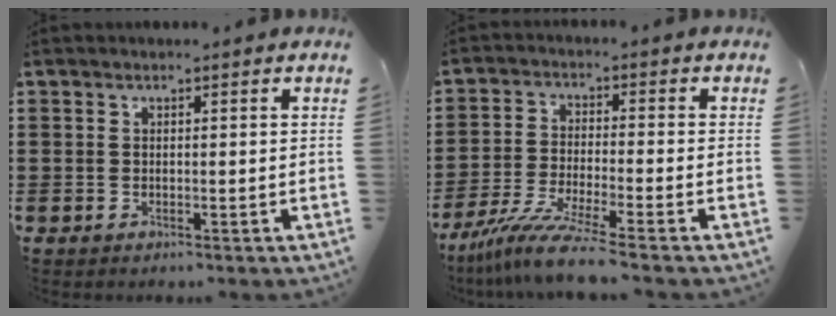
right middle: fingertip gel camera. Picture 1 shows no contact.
{"total": 7.4, "force": [-6.0, -0.3, 4.3], "torque": [-0.093, -0.019, -0.118]}